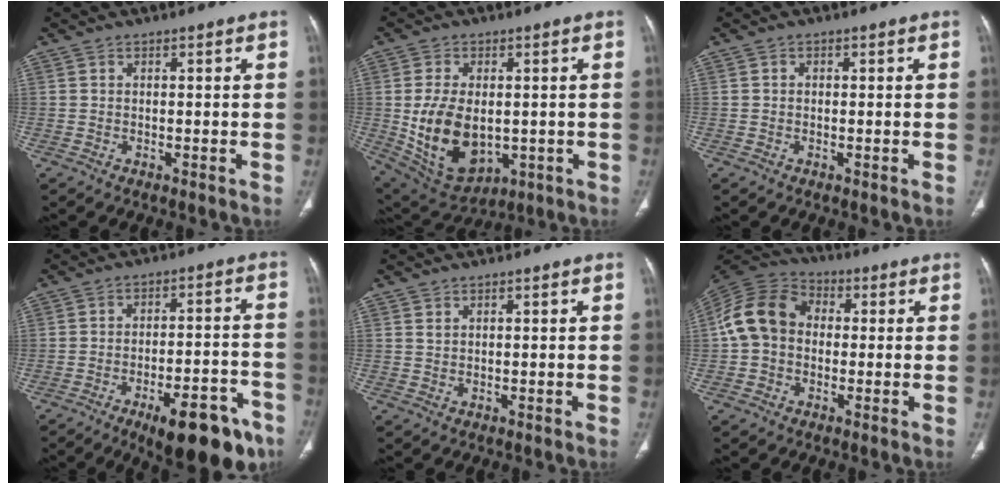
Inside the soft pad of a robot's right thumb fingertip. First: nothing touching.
{"total": 13.2, "force": [-1.0, 8.4, 10.2], "torque": [-0.166, -0.010, 0.017]}
{"total": 0.5, "force": [0.0, 0.5, 0.1], "torque": [0.006, 0.002, -0.003]}
{"total": 16.5, "force": [-10.0, 5.8, 11.9], "torque": [-0.114, 0.063, -0.134]}
{"total": 0.5, "force": [0.5, 0.1, 0.2], "torque": [-0.002, -0.004, 0.009]}
{"total": 11.9, "force": [0.2, 9.5, 7.1], "torque": [-0.130, 0.034, -0.010]}